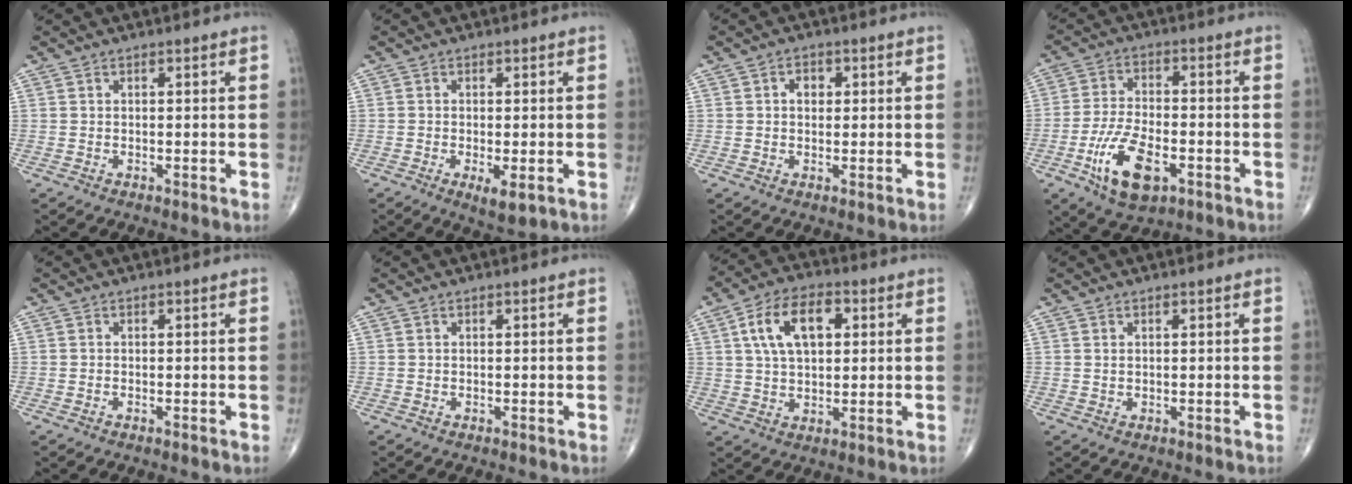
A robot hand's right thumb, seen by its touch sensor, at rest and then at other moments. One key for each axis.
{"total": 4.0, "fx": -1.4, "fy": 1.3, "fz": 3.6, "tx": -0.060, "ty": -0.012, "tz": -0.020}
{"total": 2.8, "fx": 0.6, "fy": 2.1, "fz": 1.7, "tx": -0.015, "ty": 0.004, "tz": 0.007}
{"total": 12.1, "fx": -4.9, "fy": 5.7, "fz": 9.5, "tx": -0.176, "ty": 0.010, "tz": -0.084}
{"total": 0.0}
{"total": 0.0}
{"total": 11.9, "fx": 3.4, "fy": 6.8, "fz": 9.2, "tx": -0.151, "ty": 0.009, "tz": 0.055}
{"total": 0.7, "fx": 0.3, "fy": 0.4, "fz": 0.5, "tx": -0.008, "ty": 0.000, "tz": 0.008}